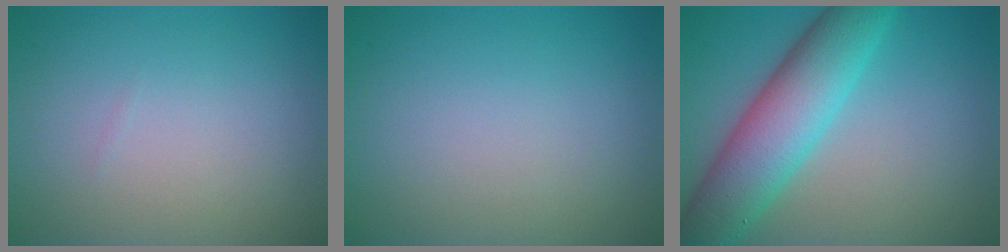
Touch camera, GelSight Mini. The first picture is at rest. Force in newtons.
{"total": 0.0}
{"total": 8.3, "press": 8.3, "slide": 0.1}